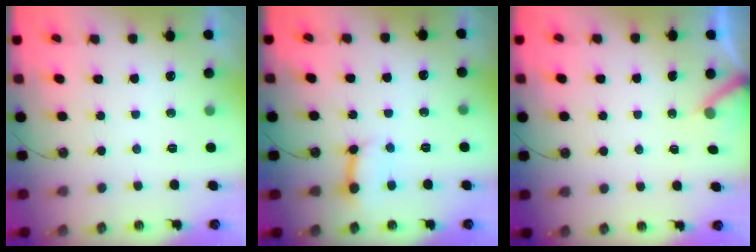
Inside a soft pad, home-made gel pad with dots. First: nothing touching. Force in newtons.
{"total": 7.9, "press": 7.9, "slide": 0.8}
{"total": 3.5, "press": 3.5, "slide": 0.2}